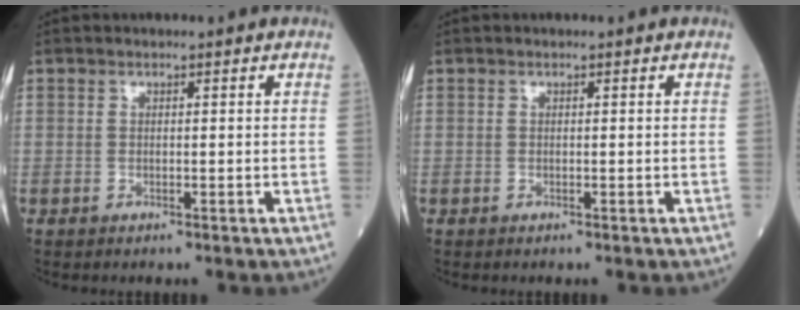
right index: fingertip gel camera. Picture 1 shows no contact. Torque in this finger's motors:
{"motor_torque": [0.03, 0.00, -0.02, -0.01]}